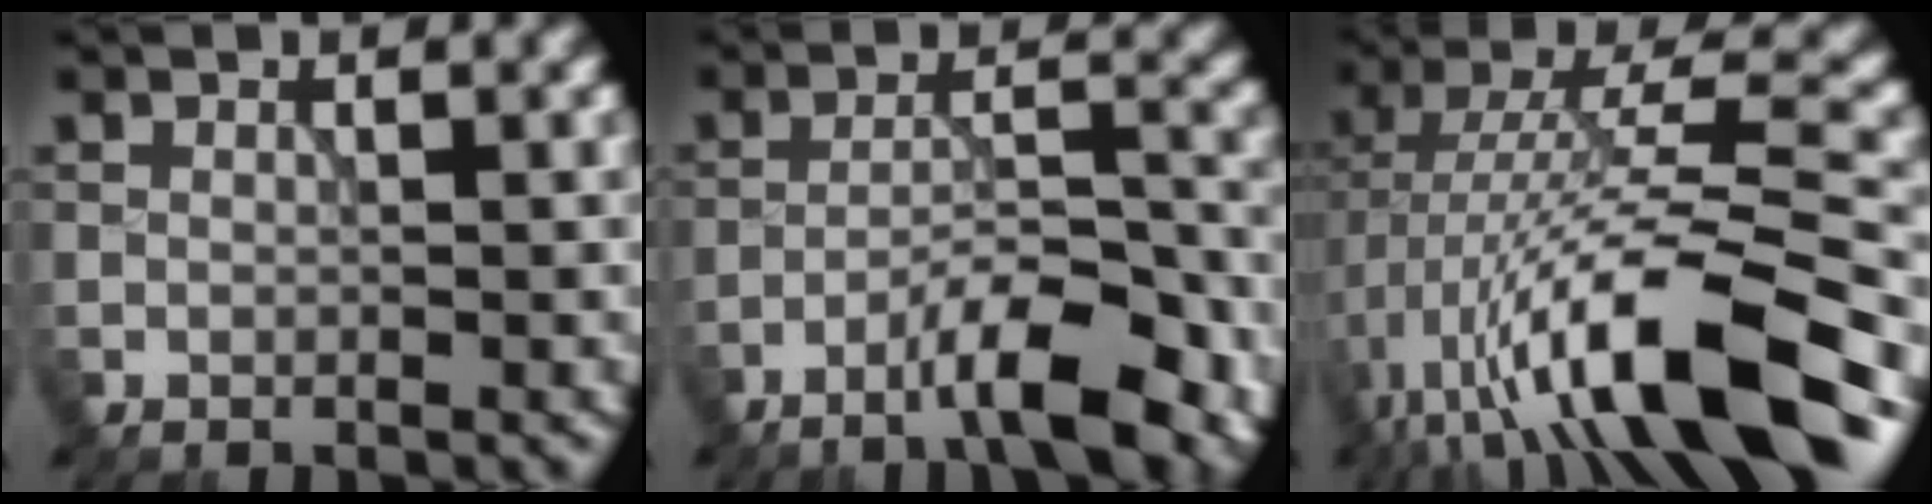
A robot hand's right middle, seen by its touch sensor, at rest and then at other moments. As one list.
[{"total": 7.6, "force": [-5.0, 1.4, 5.5], "torque": [-0.087, 0.012, -0.084]}, {"total": 13.8, "force": [-5.5, 3.4, 12.2], "torque": [-0.212, 0.017, -0.087]}]